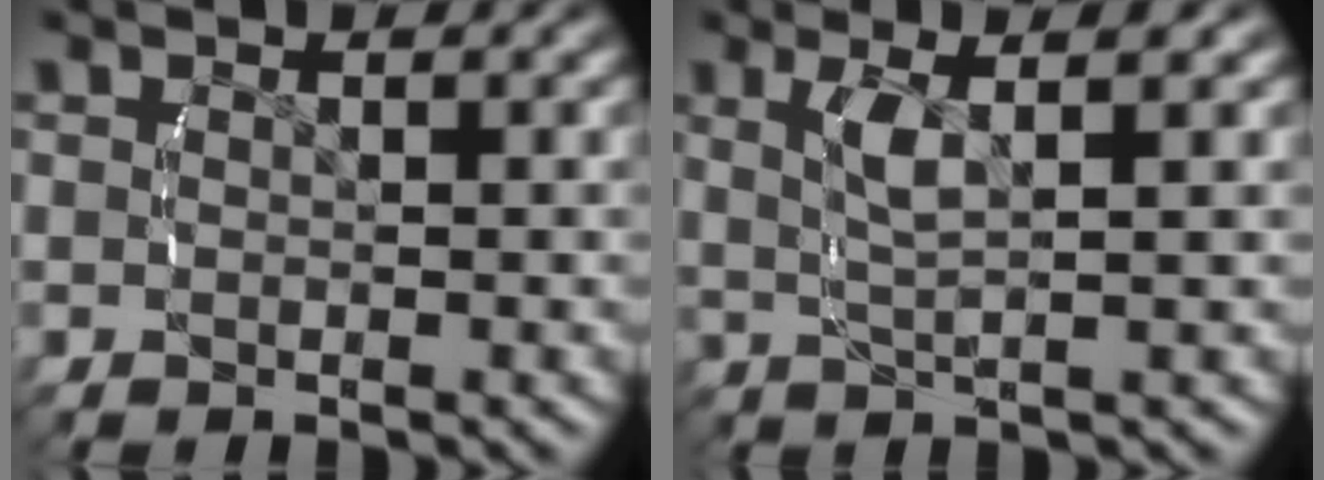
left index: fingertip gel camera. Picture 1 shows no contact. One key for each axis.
{"total": 3.2, "fx": 1.2, "fy": 0.0, "fz": 2.9, "tx": -0.060, "ty": 0.003, "tz": 0.027}